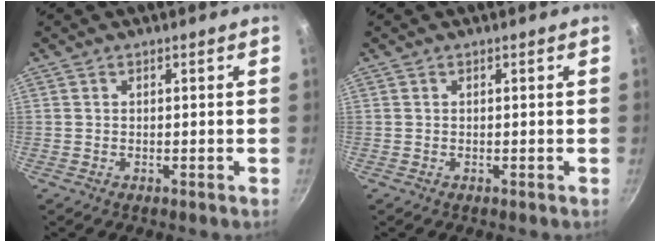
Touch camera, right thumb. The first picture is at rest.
{"total": 0.0}